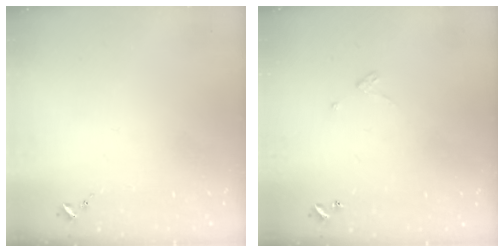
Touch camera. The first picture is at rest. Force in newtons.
{"total": 2.4, "press": 2.4, "slide": 0.2}